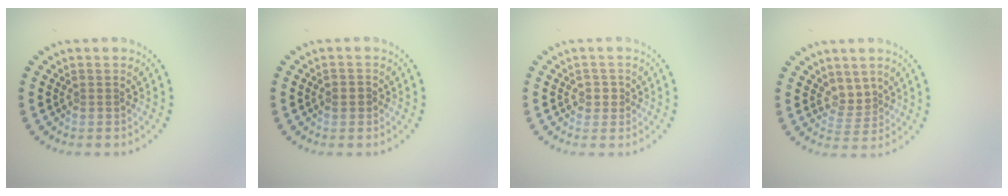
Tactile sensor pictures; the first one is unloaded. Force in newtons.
{"total": 1.2, "press": 1.1, "slide": 0.4}
{"total": 1.1, "press": 0.9, "slide": 0.6}
{"total": 1.9, "press": 1.2, "slide": 1.4}